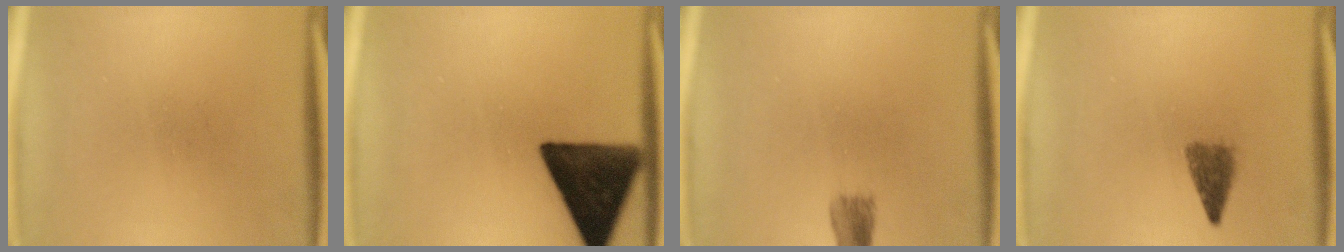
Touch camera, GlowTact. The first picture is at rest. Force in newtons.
{"total": 14.9}
{"total": 2.5}
{"total": 2.8}